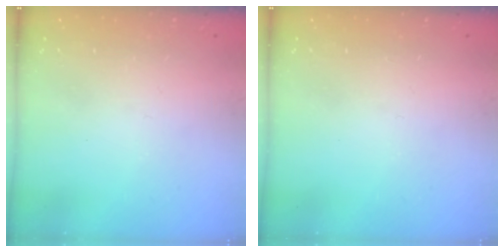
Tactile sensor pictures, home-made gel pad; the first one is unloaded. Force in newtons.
{"total": 0.0}